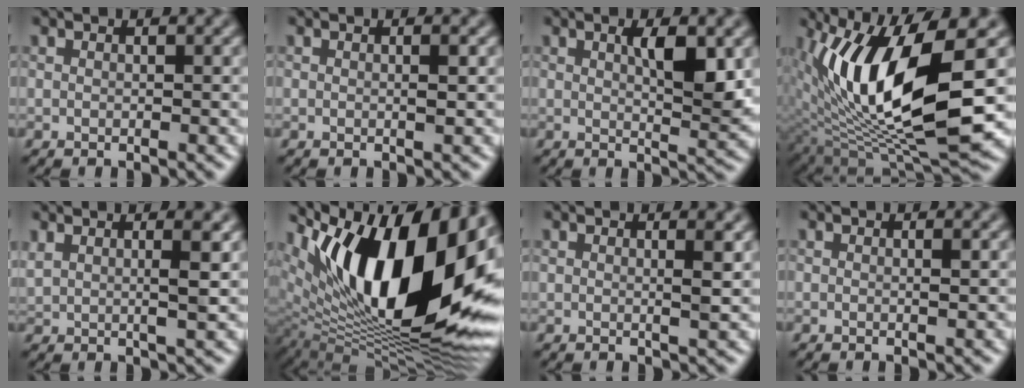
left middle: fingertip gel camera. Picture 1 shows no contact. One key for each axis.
{"total": 0.8, "fx": -0.3, "fy": 0.1, "fz": 0.8, "tx": -0.008, "ty": 0.003, "tz": -0.005}
{"total": 4.0, "fx": 0.9, "fy": 0.9, "fz": 3.8, "tx": -0.063, "ty": -0.006, "tz": 0.021}
{"total": 12.3, "fx": 1.6, "fy": 4.4, "fz": 11.4, "tx": -0.211, "ty": -0.017, "tz": 0.038}
{"total": 3.8, "fx": 1.4, "fy": 1.3, "fz": 3.3, "tx": -0.041, "ty": 0.018, "tz": 0.015}
{"total": 15.8, "fx": 4.9, "fy": 7.2, "fz": 13.2, "tx": -0.199, "ty": 0.000, "tz": 0.076}
{"total": 2.0, "fx": 0.4, "fy": 0.6, "fz": 1.8, "tx": -0.013, "ty": 0.006, "tz": 0.000}
{"total": 0.5, "fx": -0.3, "fy": 0.0, "fz": 0.5, "tx": -0.002, "ty": 0.003, "tz": -0.004}